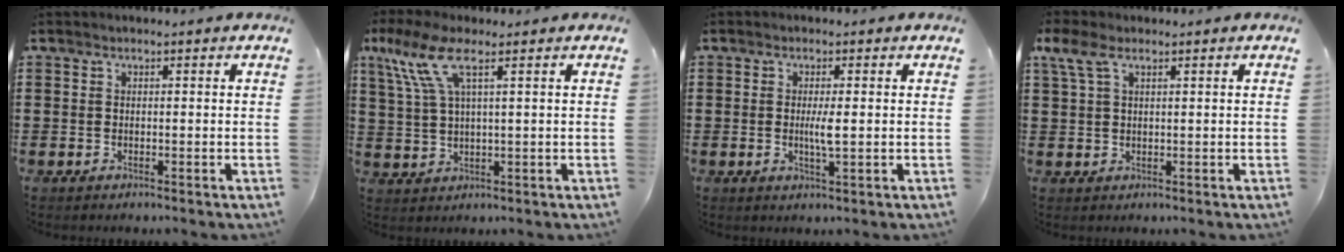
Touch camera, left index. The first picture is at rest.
{"total": 7.8, "force": [3.8, 1.6, 6.6], "torque": [-0.160, 0.000, 0.062]}
{"total": 3.0, "force": [0.1, 0.3, 3.0], "torque": [-0.056, -0.004, -0.001]}
{"total": 3.8, "force": [1.6, 1.8, 3.0], "torque": [-0.078, 0.001, 0.023]}